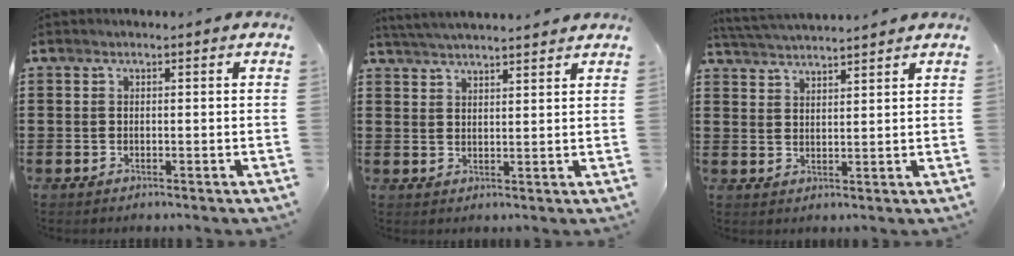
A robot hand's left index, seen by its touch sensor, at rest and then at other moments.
{"total": 3.0, "force": [3.0, -0.4, 0.5], "torque": [-0.019, -0.005, 0.055]}
{"total": 3.2, "force": [3.2, -0.4, 0.4], "torque": [-0.018, -0.011, 0.056]}